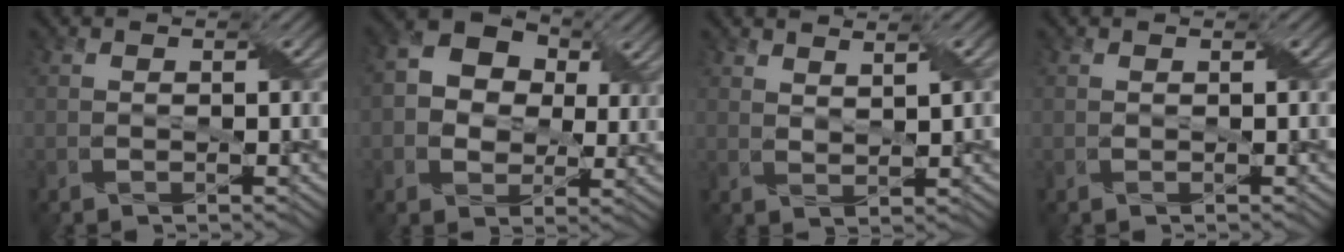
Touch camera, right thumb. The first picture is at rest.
{"total": 8.7, "force": [2.1, 6.7, 5.1], "torque": [-0.119, 0.006, 0.025]}
{"total": 2.3, "force": [1.9, 0.1, 1.3], "torque": [-0.025, -0.003, 0.039]}
{"total": 0.0}